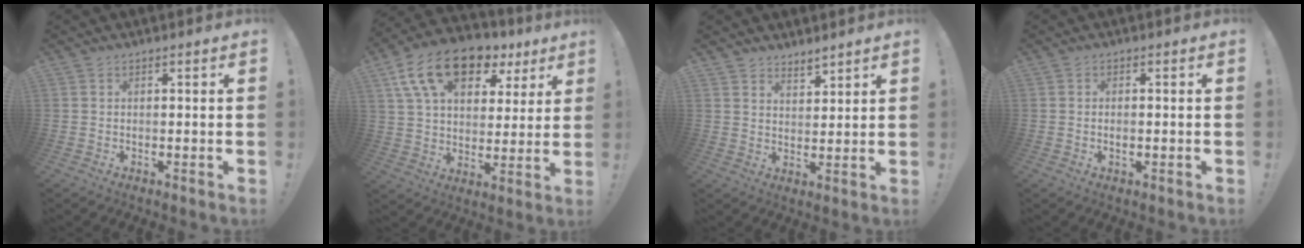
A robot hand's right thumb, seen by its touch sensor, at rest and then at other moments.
{"total": 18.4, "force": [10.0, 10.8, 11.1], "torque": [-0.173, -0.047, 0.180]}
{"total": 4.4, "force": [4.0, 1.7, 0.4], "torque": [0.010, -0.035, 0.072]}
{"total": 1.1, "force": [0.0, 0.6, 0.9], "torque": [-0.009, -0.001, -0.001]}